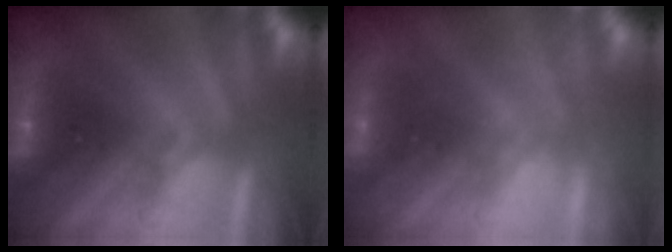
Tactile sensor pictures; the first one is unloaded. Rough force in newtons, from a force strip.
{"total": 2.3}